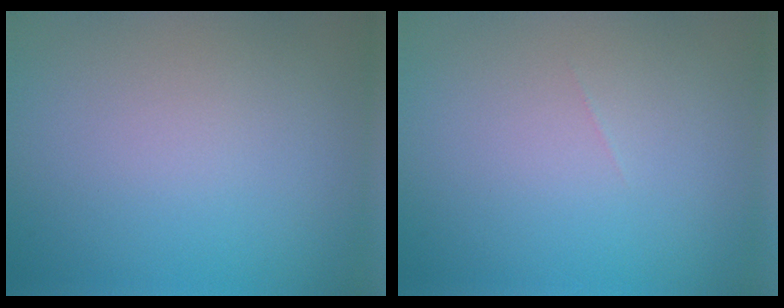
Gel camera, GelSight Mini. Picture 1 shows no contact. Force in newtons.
{"total": 0.0}